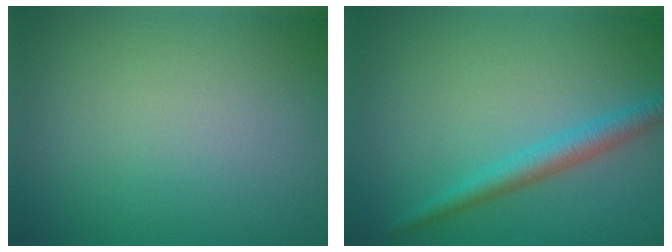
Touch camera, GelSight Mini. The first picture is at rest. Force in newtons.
{"total": 2.5, "press": 2.5, "slide": 0.1}